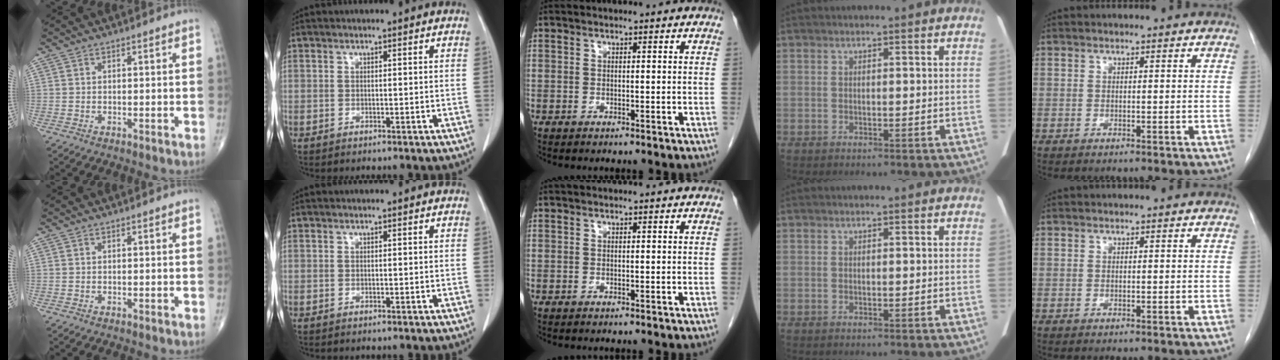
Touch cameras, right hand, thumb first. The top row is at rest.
{}